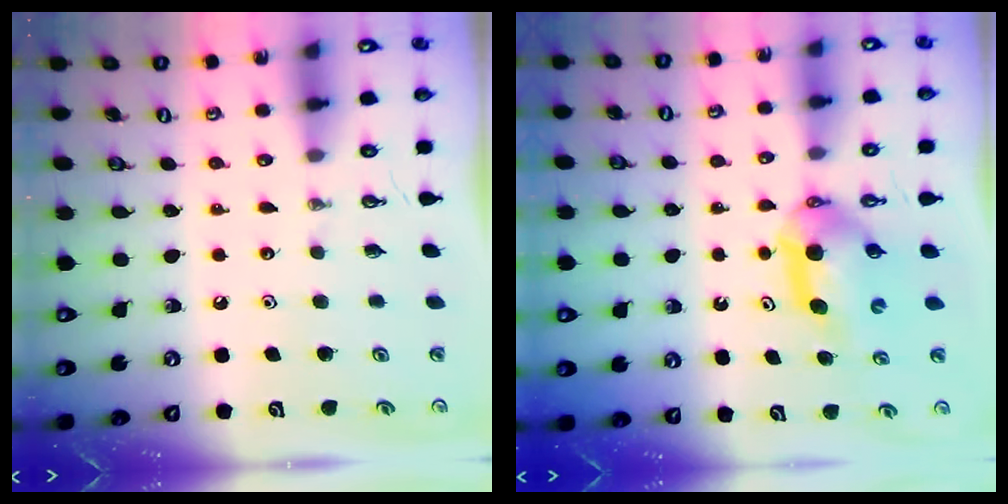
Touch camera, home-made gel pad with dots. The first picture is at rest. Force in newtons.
{"total": 6.0, "press": 6.0, "slide": 0.8}